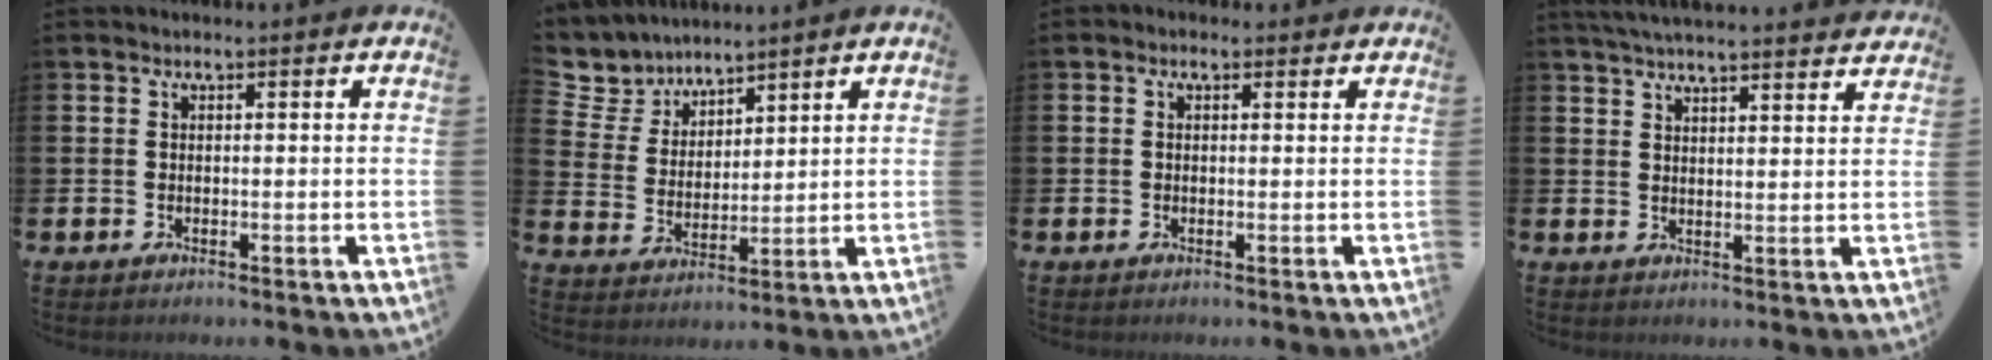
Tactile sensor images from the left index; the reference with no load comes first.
{"total": 5.6, "force": [5.1, 2.4, -0.2], "torque": [-0.034, -0.031, 0.094]}
{"total": 0.7, "force": [0.2, 0.6, 0.4], "torque": [-0.006, 0.007, 0.002]}
{"total": 4.7, "force": [4.6, 0.0, 0.7], "torque": [-0.034, -0.019, 0.085]}